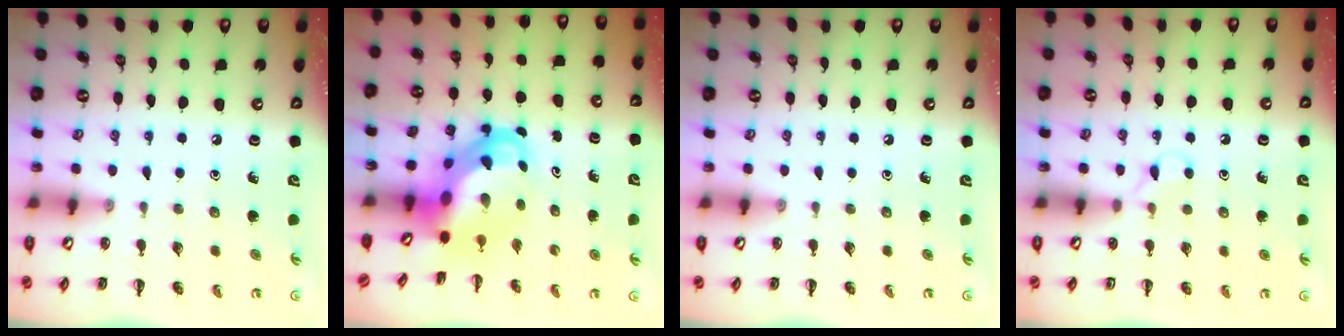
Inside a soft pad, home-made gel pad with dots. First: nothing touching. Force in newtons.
{"total": 6.4, "press": 6.1, "slide": 1.7}
{"total": 0.0}
{"total": 3.9, "press": 3.7, "slide": 1.1}